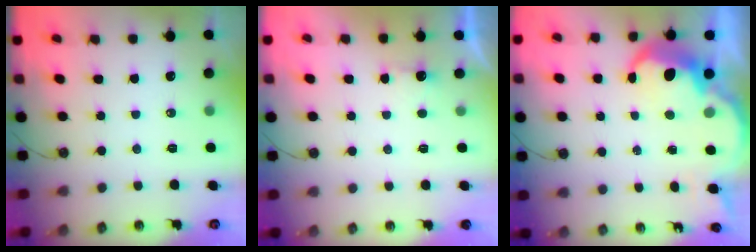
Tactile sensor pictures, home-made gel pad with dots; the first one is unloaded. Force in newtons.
{"total": 1.3, "press": 1.0, "slide": 0.8}
{"total": 9.0, "press": 9.0, "slide": 0.4}